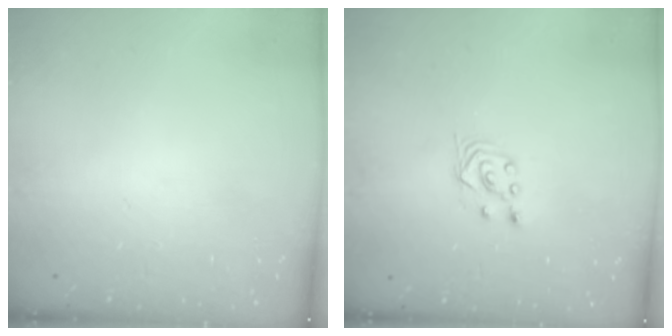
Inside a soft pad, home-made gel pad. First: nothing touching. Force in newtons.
{"total": 2.8, "press": 2.4, "slide": 1.4}